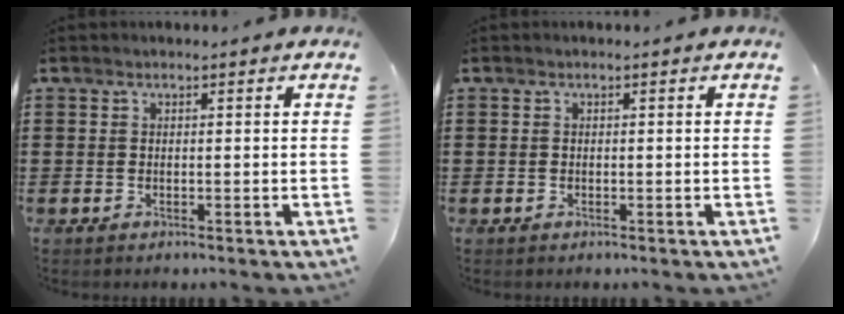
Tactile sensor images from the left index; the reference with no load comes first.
{"total": 0.0}